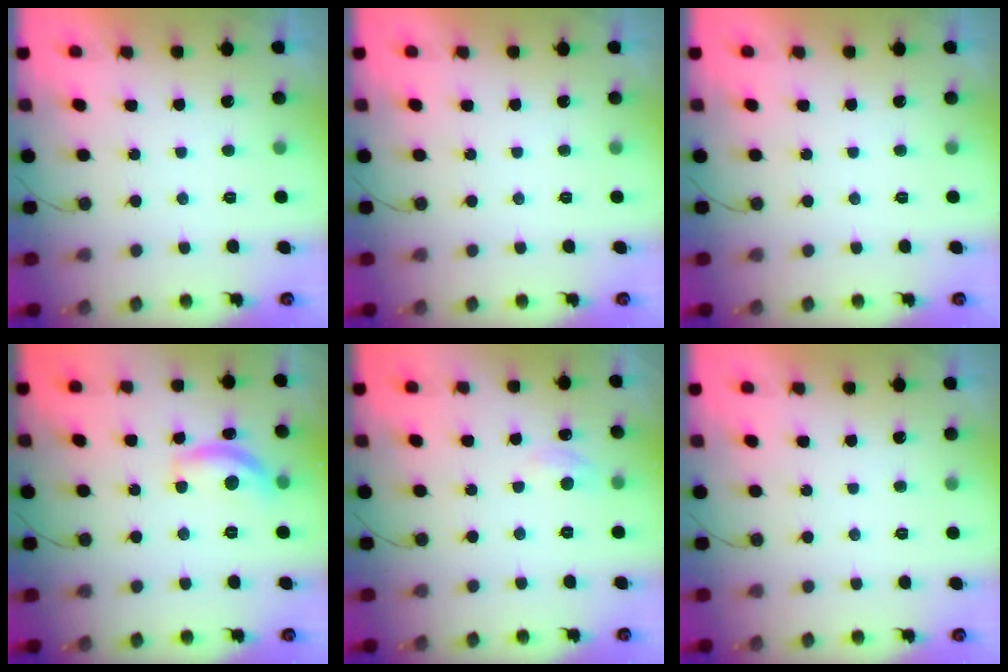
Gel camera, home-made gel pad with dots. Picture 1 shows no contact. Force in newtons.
{"total": 0.0}
{"total": 0.0}
{"total": 11.0, "press": 11.0, "slide": 0.5}
{"total": 6.5, "press": 6.4, "slide": 0.7}
{"total": 0.0}